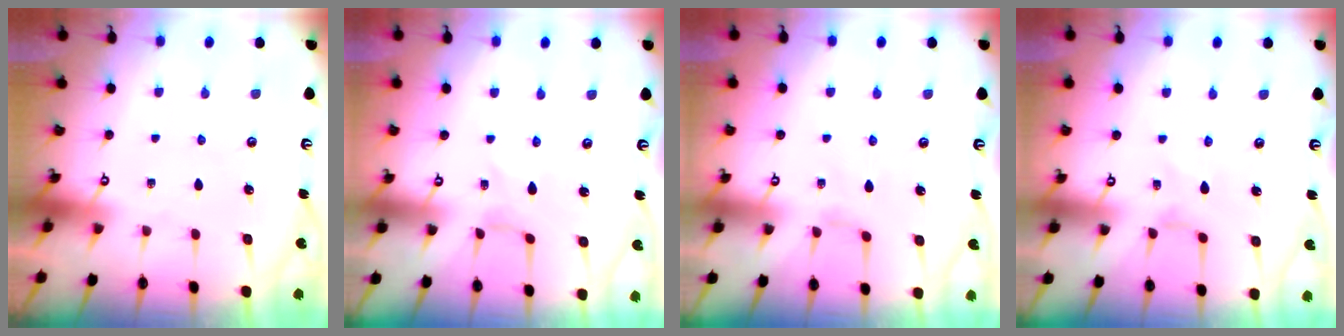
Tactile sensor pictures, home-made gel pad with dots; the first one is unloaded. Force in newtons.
{"total": 1.6, "press": 1.6, "slide": 0.3}
{"total": 2.1, "press": 2.1, "slide": 0.4}
{"total": 1.6, "press": 1.5, "slide": 0.4}